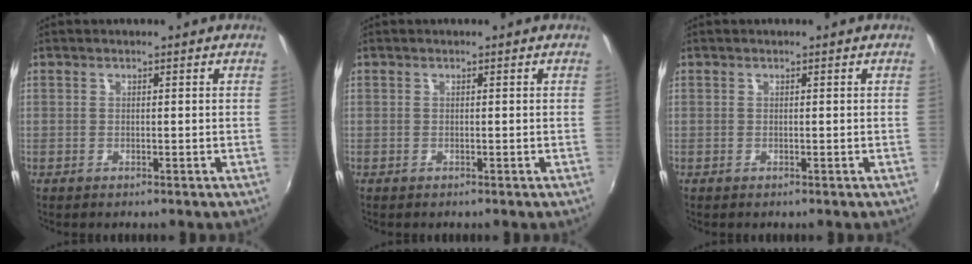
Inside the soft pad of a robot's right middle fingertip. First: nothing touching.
{"total": 0.0}
{"total": 0.0}